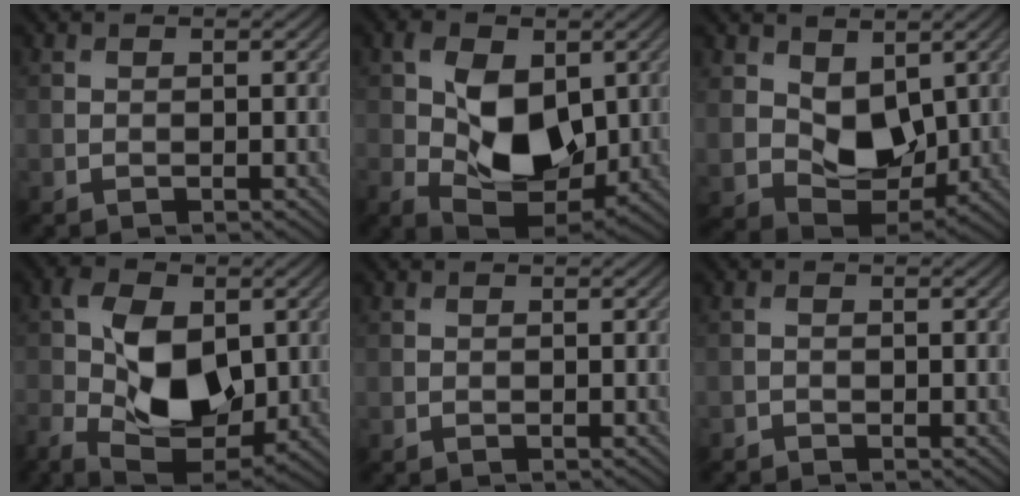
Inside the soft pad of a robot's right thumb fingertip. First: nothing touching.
{"total": 9.8, "force": [0.6, 6.5, 7.3], "torque": [-0.143, -0.019, 0.018]}
{"total": 8.2, "force": [2.6, 5.7, 5.3], "torque": [-0.122, -0.015, 0.045]}
{"total": 11.5, "force": [-0.7, 6.9, 9.2], "torque": [-0.182, -0.008, -0.014]}
{"total": 0.0}
{"total": 0.7, "force": [-0.6, 0.2, 0.0], "torque": [0.000, -0.002, -0.013]}